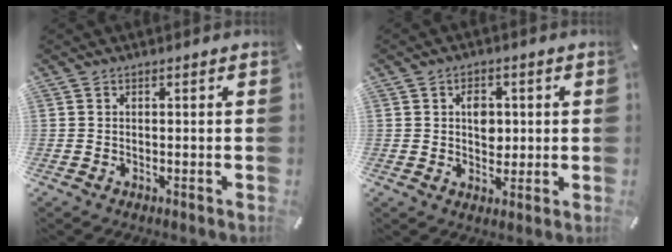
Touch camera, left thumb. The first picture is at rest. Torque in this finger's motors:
{"motor_torque": [1.18, 1.10, 0.43, -0.38, 0.01]}